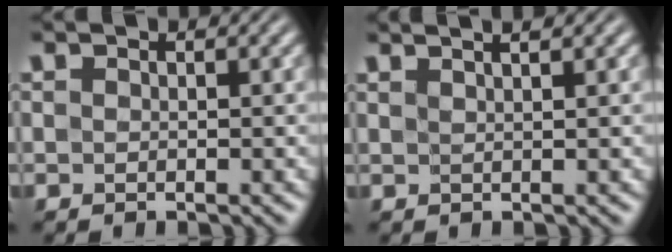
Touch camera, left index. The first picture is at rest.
{"total": 2.9, "force": [2.0, 0.9, 1.8], "torque": [-0.016, 0.018, 0.000]}